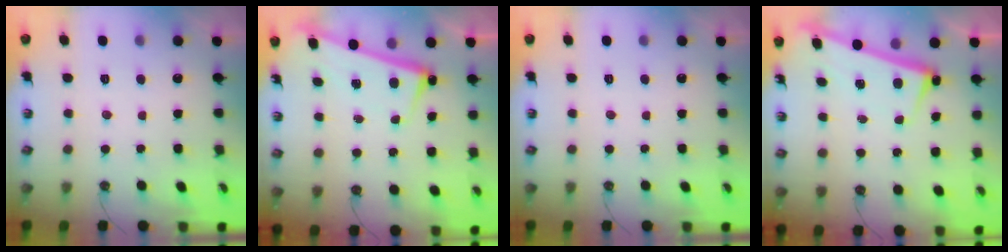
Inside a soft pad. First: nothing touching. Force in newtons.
{"total": 2.6, "press": 2.5, "slide": 0.8}
{"total": 0.0}
{"total": 2.5, "press": 2.4, "slide": 0.5}